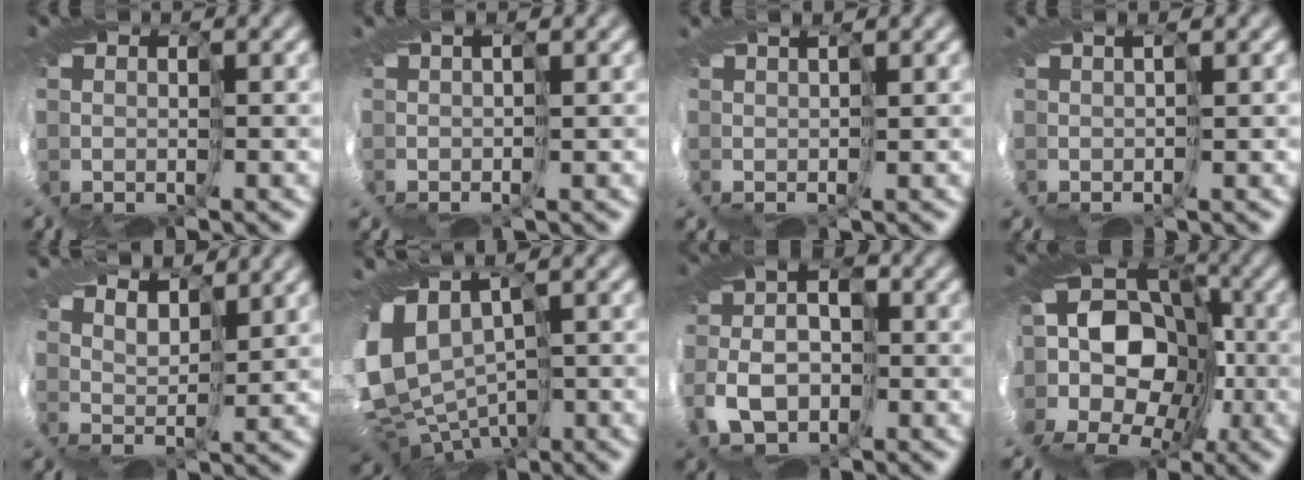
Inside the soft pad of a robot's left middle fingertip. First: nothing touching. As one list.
[{"total": 1.4, "force": [0.4, -1.3, -0.3], "torque": [0.028, 0.012, -0.003]}, {"total": 2.7, "force": [1.3, -2.2, -0.9], "torque": [0.029, 0.020, 0.002]}, {"total": 2.4, "force": [0.4, -2.2, -0.7], "torque": [0.030, 0.017, -0.004]}, {"total": 5.2, "force": [5.0, -1.1, 0.0], "torque": [-0.003, 0.019, 0.045]}, {"total": 6.3, "force": [-1.7, 4.0, 4.5], "torque": [-0.102, -0.019, -0.025]}, {"total": 3.9, "force": [-1.4, 2.1, 2.9], "torque": [-0.080, -0.003, -0.052]}, {"total": 12.9, "force": [-1.7, 10.0, 8.0], "torque": [-0.126, 0.028, -0.084]}]